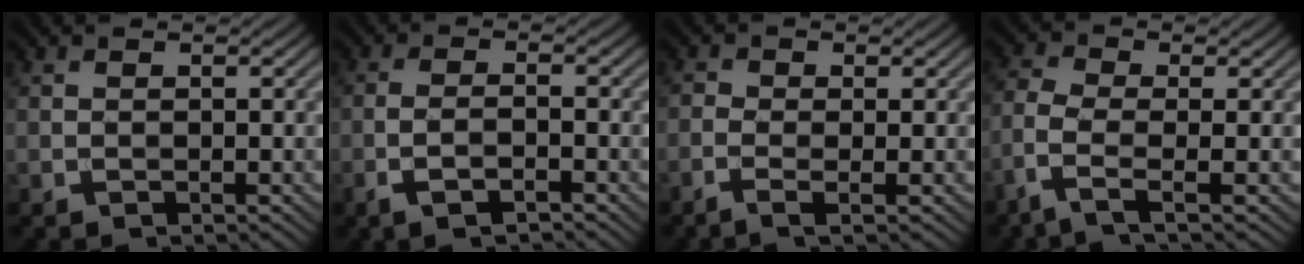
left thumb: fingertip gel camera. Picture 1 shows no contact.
{"total": 3.4, "force": [-2.0, 0.8, 2.6], "torque": [-0.055, 0.003, -0.044]}
{"total": 2.1, "force": [-0.9, 0.6, 1.8], "torque": [-0.043, 0.000, -0.025]}
{"total": 4.7, "force": [-2.2, 1.5, 3.8], "torque": [-0.095, -0.001, -0.062]}